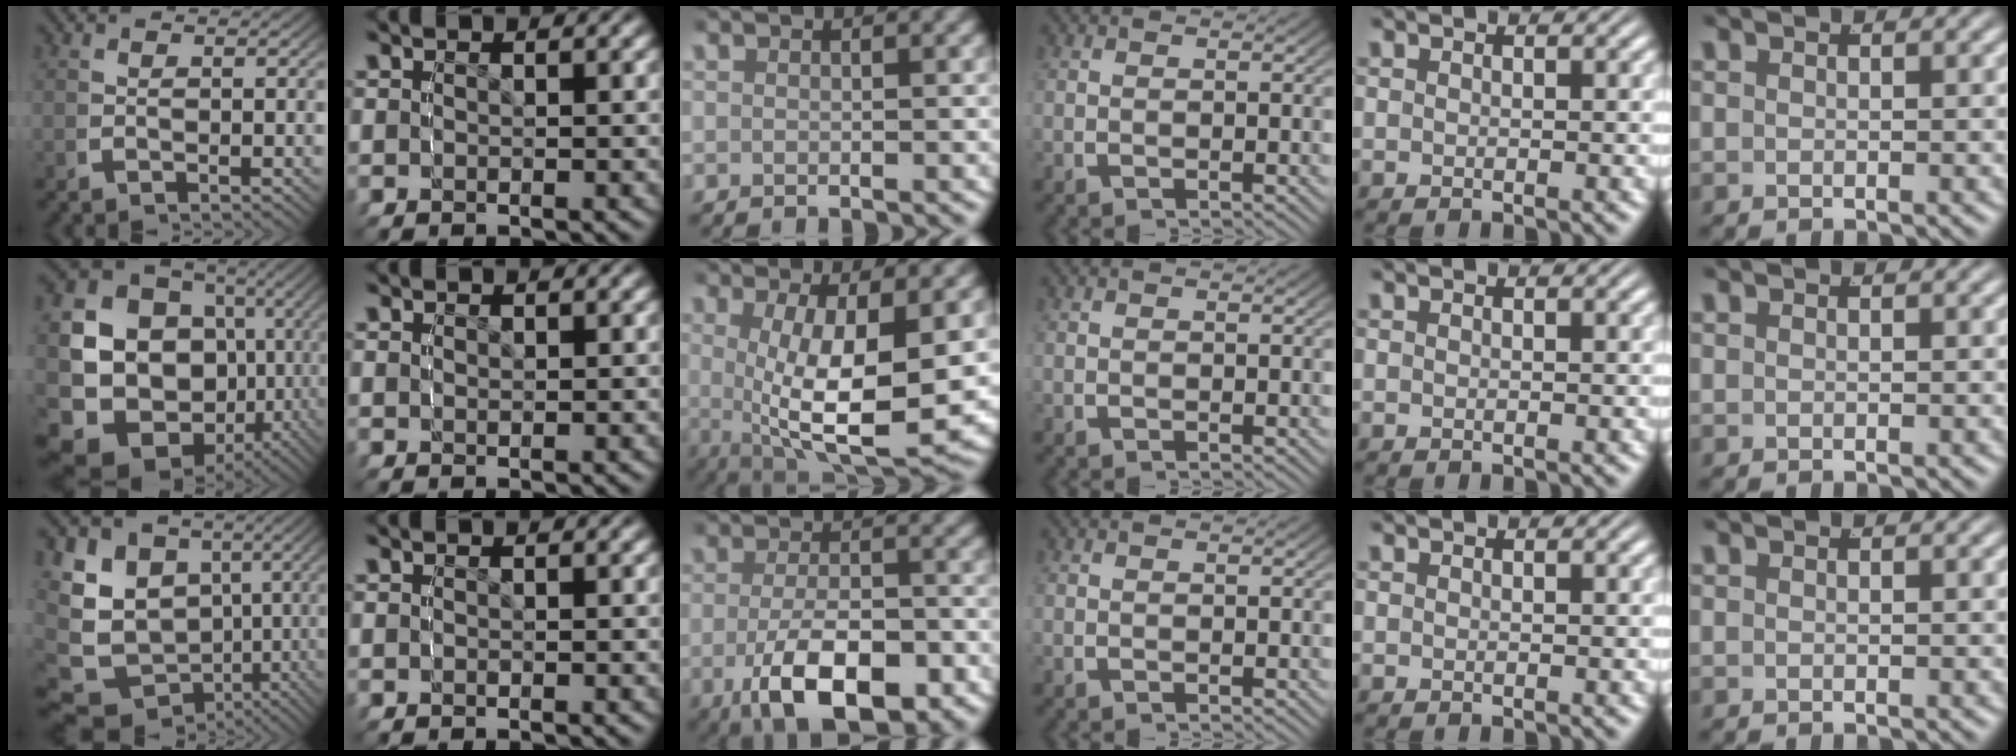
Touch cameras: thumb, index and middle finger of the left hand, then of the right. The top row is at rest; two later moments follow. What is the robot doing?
{"motion": "grasp_and_lifting", "object": "cloth"}